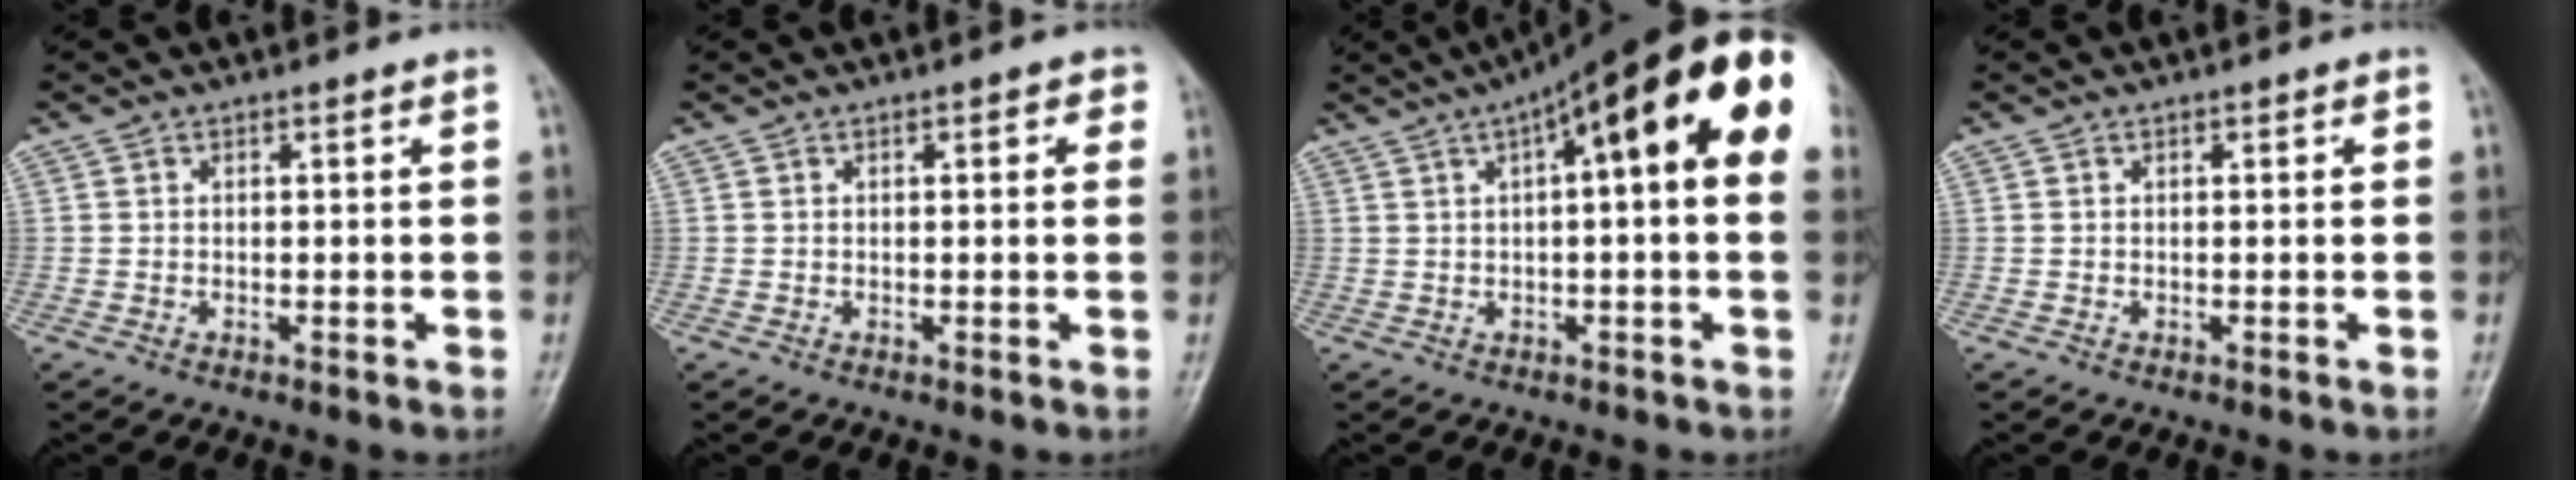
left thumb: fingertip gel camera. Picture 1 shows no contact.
{"total": 2.0, "force": [0.7, 0.9, 1.7], "torque": [-0.012, 0.002, 0.004]}
{"total": 20.8, "force": [6.1, 5.5, 19.1], "torque": [-0.278, 0.042, 0.078]}
{"total": 0.0}